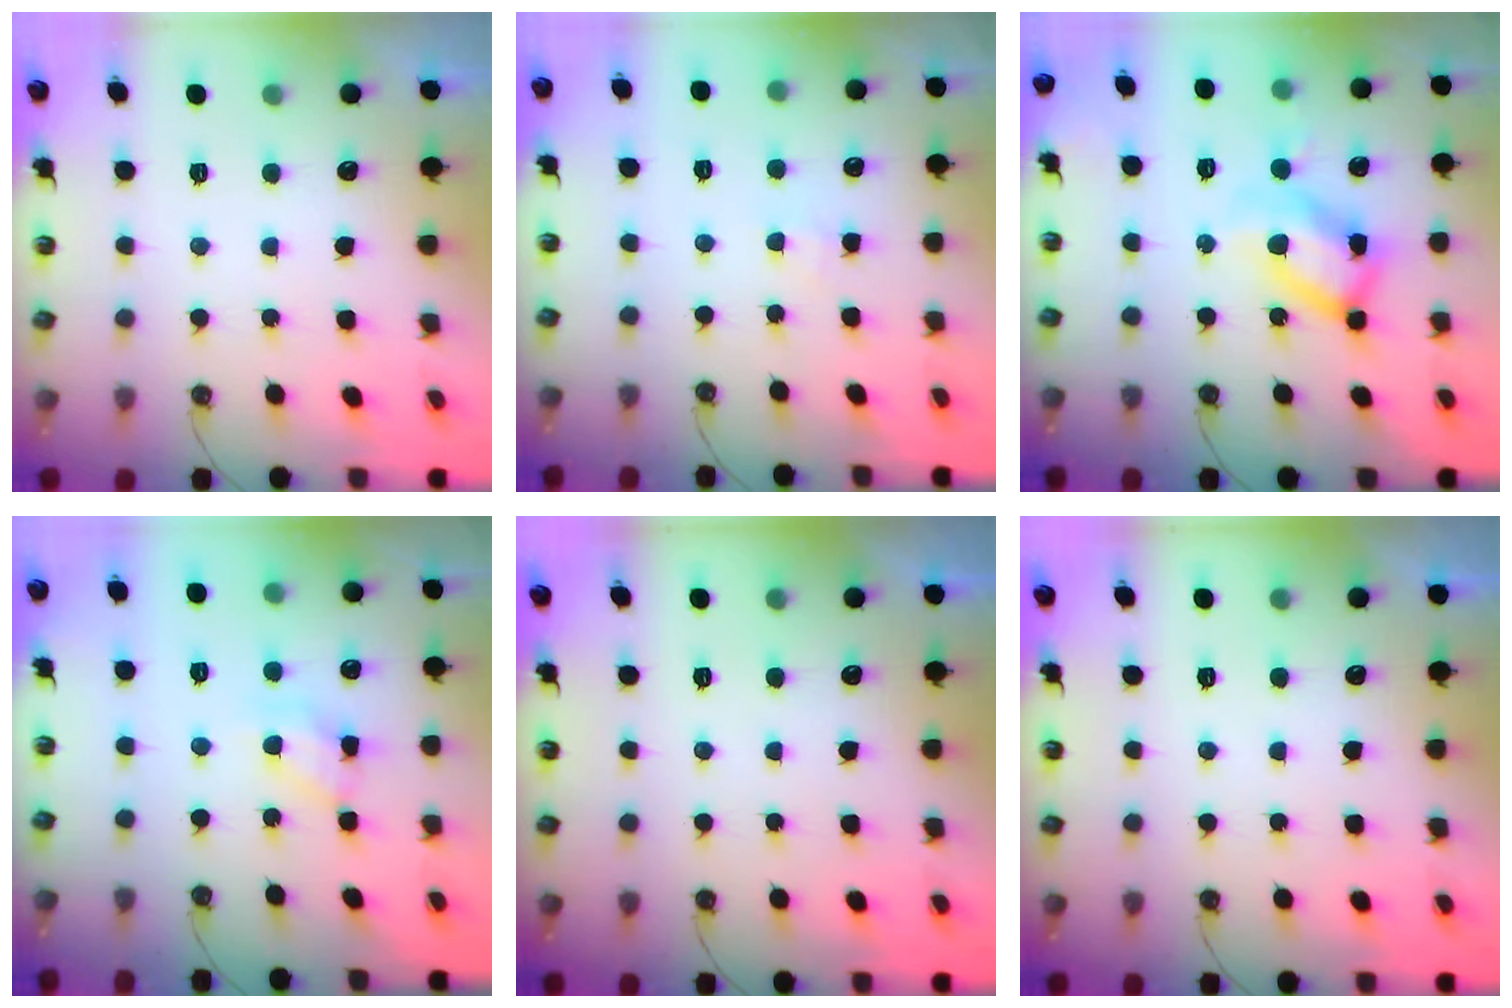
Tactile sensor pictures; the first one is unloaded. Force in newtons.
{"total": 3.0, "press": 2.9, "slide": 0.5}
{"total": 16.0, "press": 15.9, "slide": 1.0}
{"total": 10.1, "press": 10.1, "slide": 0.3}
{"total": 0.0}
{"total": 0.0}